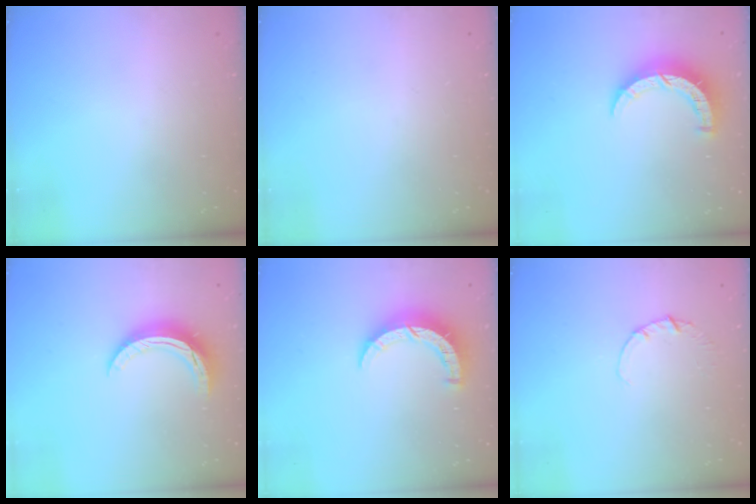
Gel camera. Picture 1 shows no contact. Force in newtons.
{"total": 0.0}
{"total": 7.9, "press": 7.8, "slide": 0.6}
{"total": 9.9, "press": 9.9, "slide": 0.7}
{"total": 7.9, "press": 7.8, "slide": 0.6}
{"total": 1.1, "press": 1.1, "slide": 0.1}